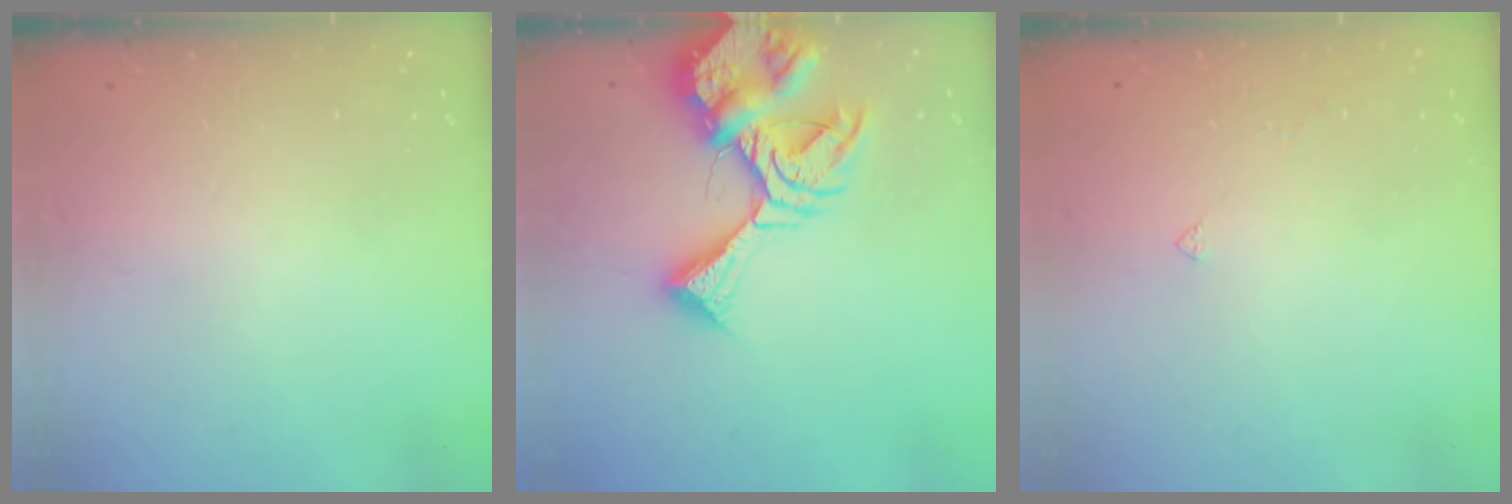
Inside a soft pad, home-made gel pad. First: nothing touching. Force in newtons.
{"total": 16.1, "press": 16.0, "slide": 1.7}
{"total": 1.9, "press": 1.8, "slide": 0.4}